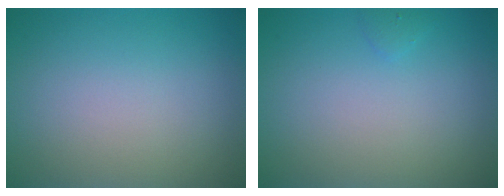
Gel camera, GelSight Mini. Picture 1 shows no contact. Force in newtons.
{"total": 0.5, "press": 0.5, "slide": 0.1}